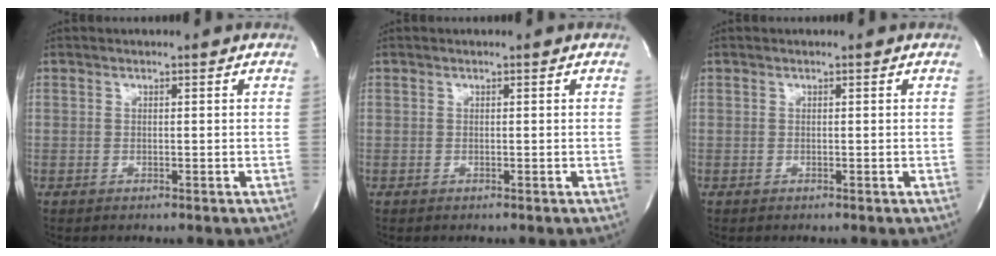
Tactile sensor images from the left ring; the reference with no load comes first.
{"total": 0.0}
{"total": 0.0}